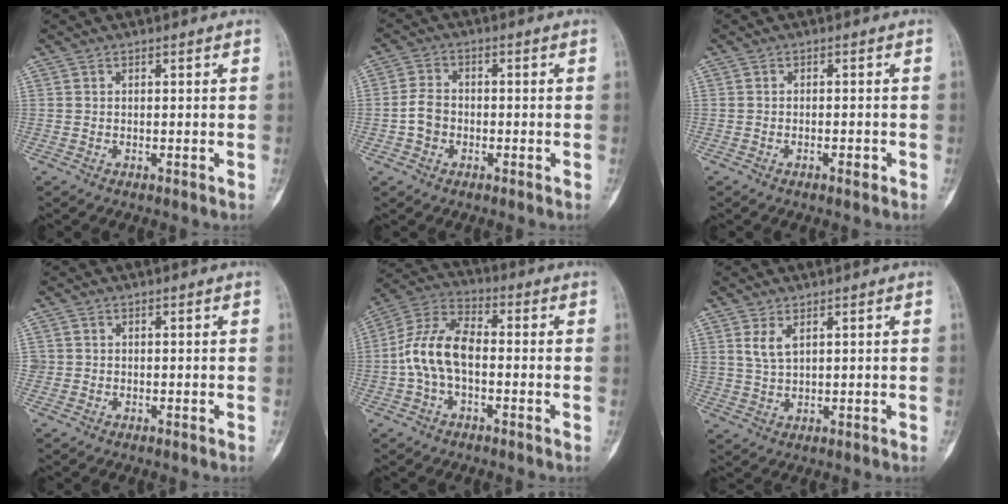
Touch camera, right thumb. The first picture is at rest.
{"total": 4.5, "force": [-1.2, 3.6, 2.4], "torque": [-0.037, 0.017, -0.028]}
{"total": 1.5, "force": [-0.9, 0.5, 1.1], "torque": [-0.016, 0.005, -0.013]}
{"total": 0.7, "force": [0.0, 0.7, 0.0], "torque": [0.006, 0.005, -0.001]}
{"total": 11.0, "force": [-1.3, 6.1, 9.0], "torque": [-0.179, 0.037, -0.034]}
{"total": 3.5, "force": [1.8, 1.5, 2.5], "torque": [-0.051, -0.008, 0.043]}